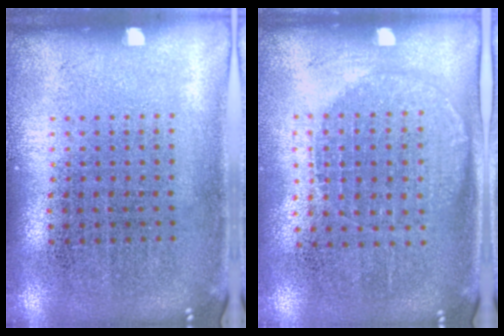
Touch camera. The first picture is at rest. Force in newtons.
{"total": 1.1, "press": 1.0, "slide": 0.5}